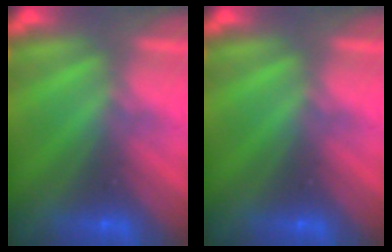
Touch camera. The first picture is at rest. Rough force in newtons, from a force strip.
{"total": 0.0}